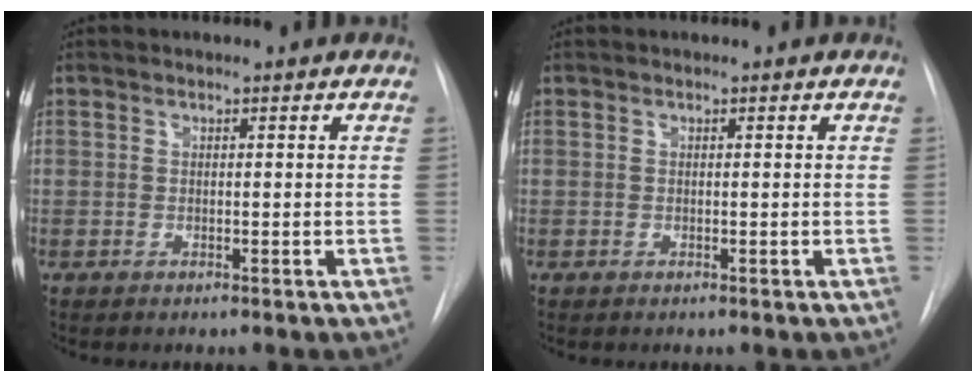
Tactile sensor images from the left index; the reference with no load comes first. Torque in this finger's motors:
{"motor_torque": [0.00, 0.00, 0.00, 0.00]}